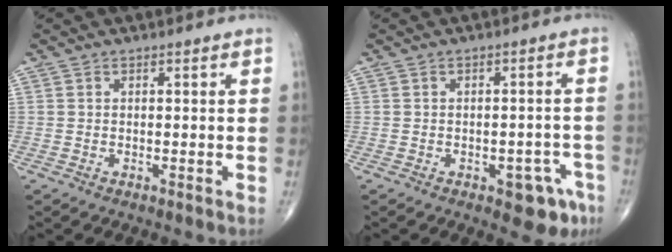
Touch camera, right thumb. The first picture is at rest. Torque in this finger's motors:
{"motor_torque": [1.03, 0.78, 0.30, -0.54, 0.15]}